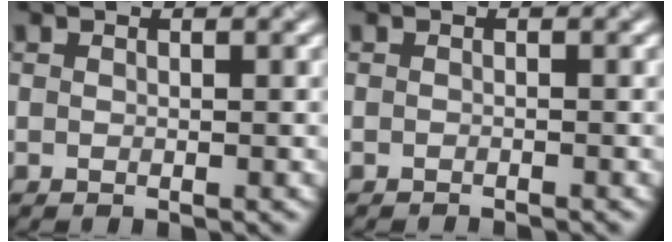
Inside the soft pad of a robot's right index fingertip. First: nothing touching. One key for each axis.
{"total": 1.0, "fx": -1.0, "fy": 0.0, "fz": 0.2, "tx": 0.004, "ty": 0.000, "tz": -0.014}